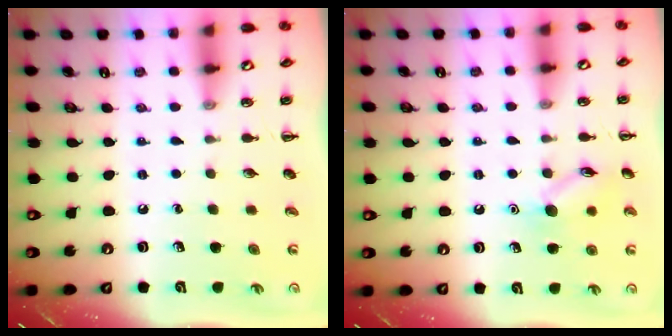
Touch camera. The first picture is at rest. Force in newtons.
{"total": 9.4, "press": 9.4, "slide": 0.5}